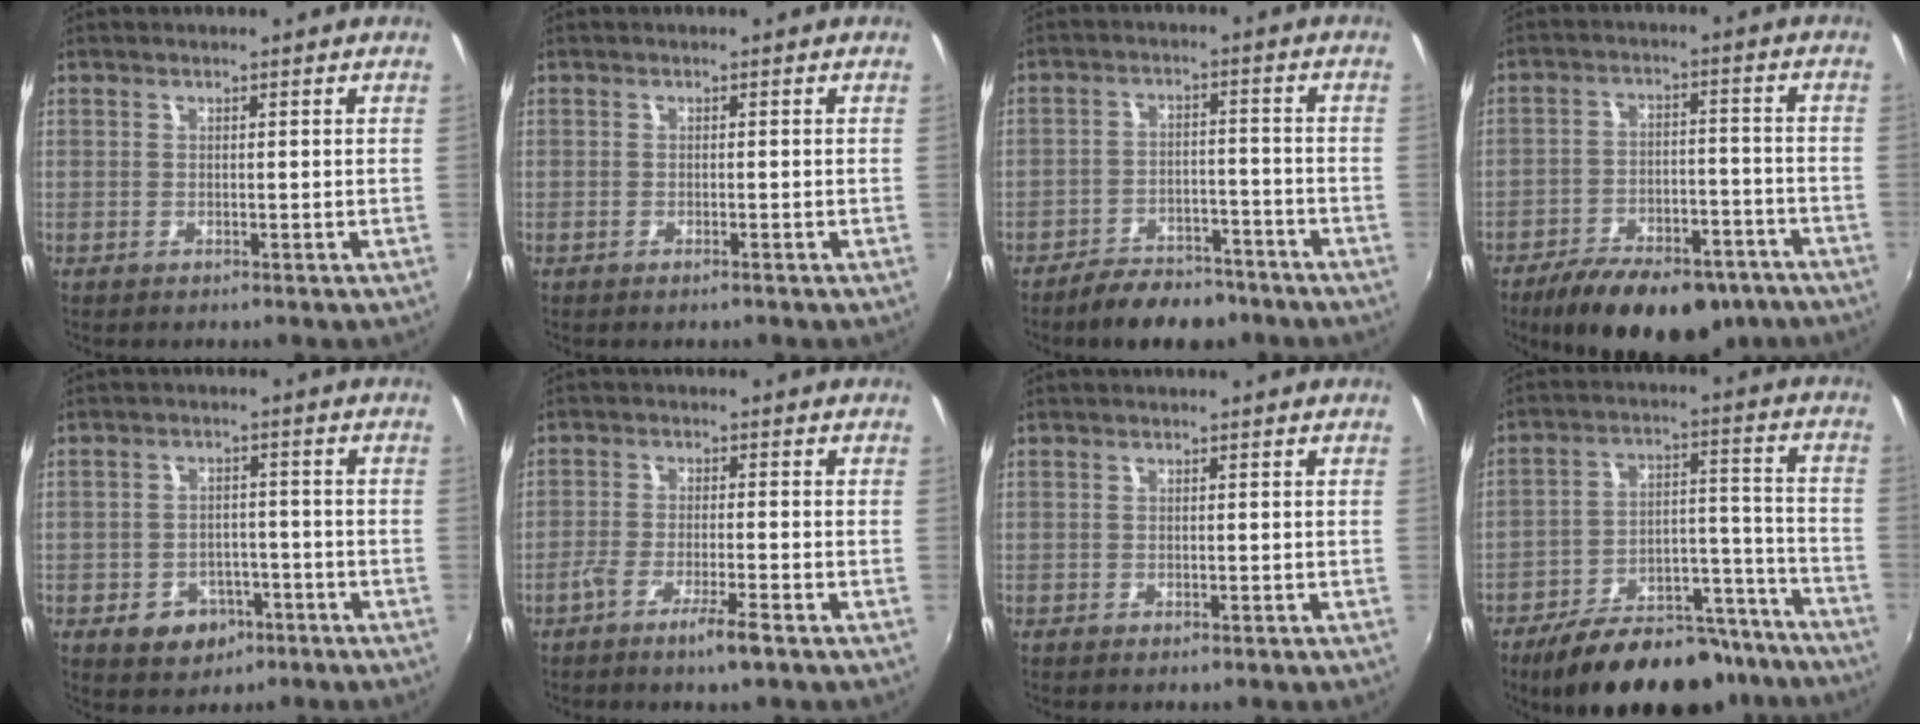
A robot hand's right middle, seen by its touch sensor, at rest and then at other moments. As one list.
[{"total": 0.7, "force": [-0.6, 0.1, 0.3], "torque": [-0.005, -0.002, -0.011]}, {"total": 9.9, "force": [-8.1, 4.0, 4.2], "torque": [-0.092, 0.010, -0.115]}, {"total": 20.2, "force": [-15.0, 8.4, 10.5], "torque": [-0.191, -0.012, -0.206]}, {"total": 7.4, "force": [-3.8, 5.6, 2.9], "torque": [-0.073, 0.011, -0.040]}, {"total": 5.4, "force": [-3.6, 0.1, 4.0], "torque": [-0.088, -0.009, -0.067]}, {"total": 0.8, "force": [-0.5, 0.5, 0.4], "torque": [-0.008, -0.004, -0.009]}, {"total": 23.2, "force": [-18.4, 9.6, 10.5], "torque": [-0.177, 0.031, -0.239]}]